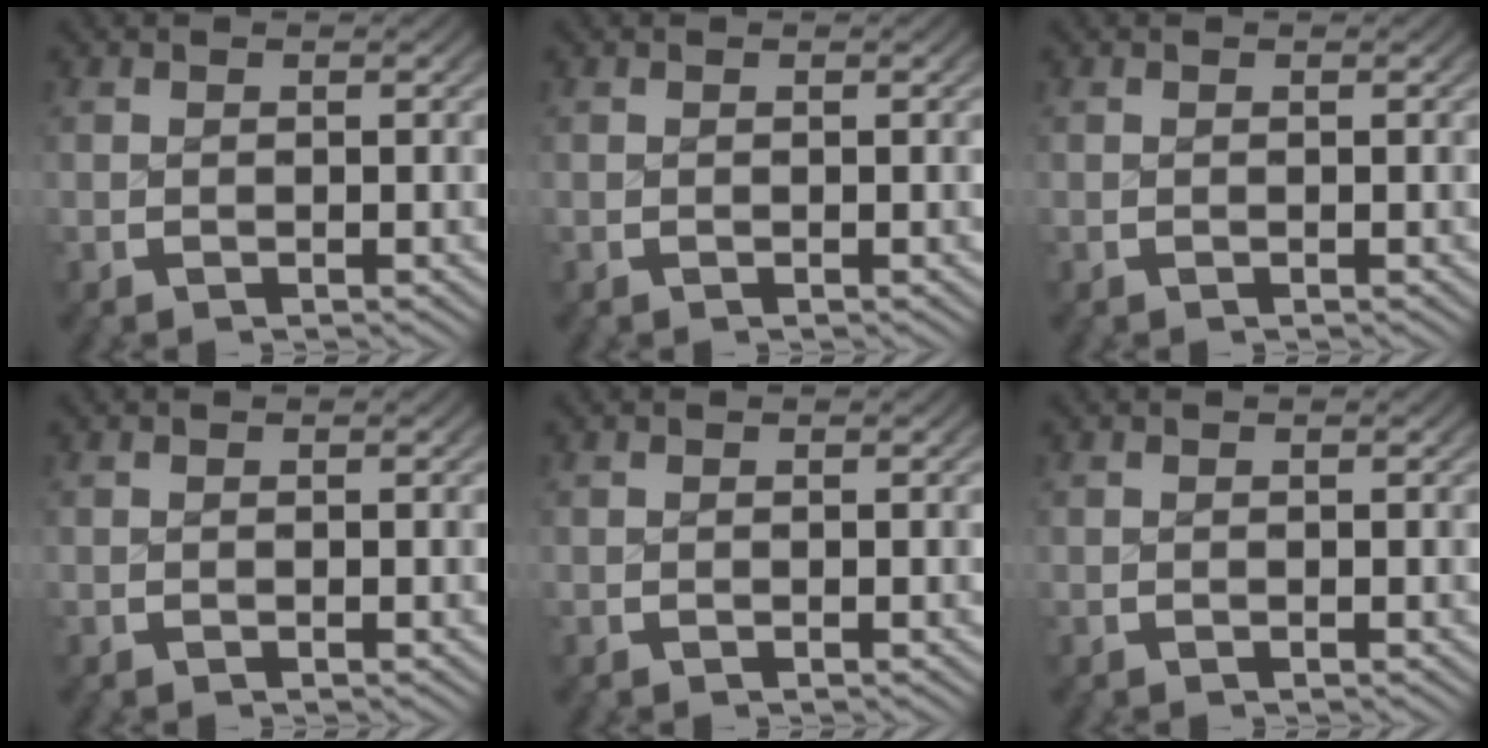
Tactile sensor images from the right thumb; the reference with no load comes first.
{"total": 0.0}
{"total": 0.0}
{"total": 0.0}
{"total": 0.0}
{"total": 0.0}